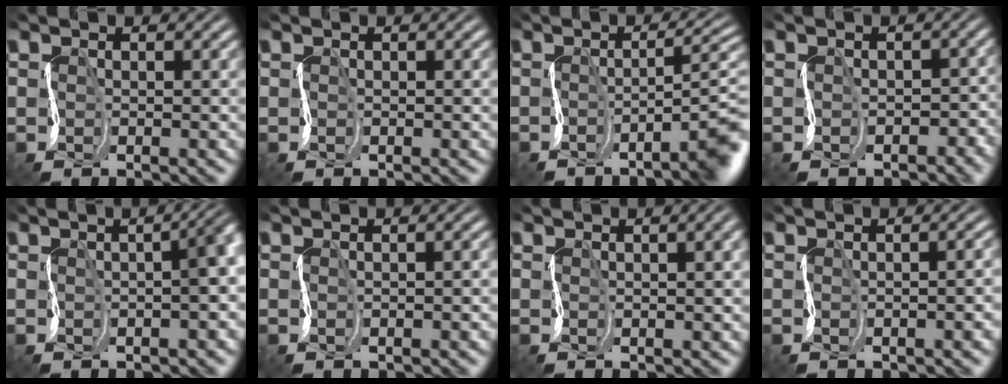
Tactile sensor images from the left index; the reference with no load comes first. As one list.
[{"total": 0.0}, {"total": 5.8, "force": [-1.9, 1.2, 5.4], "torque": [-0.047, 0.004, -0.034]}, {"total": 2.5, "force": [-1.5, 1.6, 1.2], "torque": [-0.005, -0.004, -0.023]}, {"total": 7.4, "force": [0.2, 3.3, 6.6], "torque": [-0.042, 0.015, -0.005]}, {"total": 2.0, "force": [-0.5, 1.1, 1.6], "torque": [-0.020, 0.005, 0.001]}, {"total": 5.2, "force": [1.1, 2.9, 4.2], "torque": [-0.017, 0.033, -0.013]}, {"total": 4.0, "force": [-0.7, 2.2, 3.2], "torque": [-0.014, 0.010, -0.008]}]